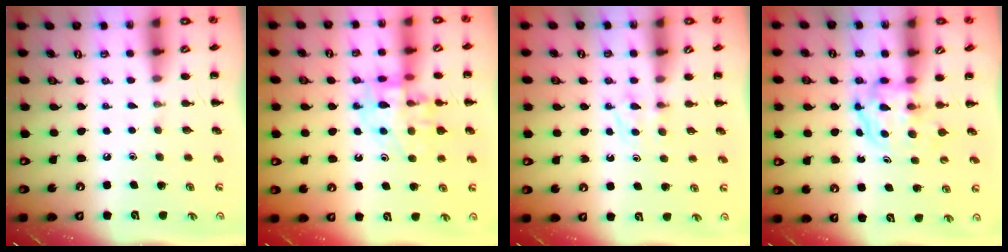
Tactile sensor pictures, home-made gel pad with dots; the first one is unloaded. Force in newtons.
{"total": 13.9, "press": 13.7, "slide": 2.5}
{"total": 4.1, "press": 3.8, "slide": 1.5}
{"total": 3.8, "press": 3.8, "slide": 0.2}